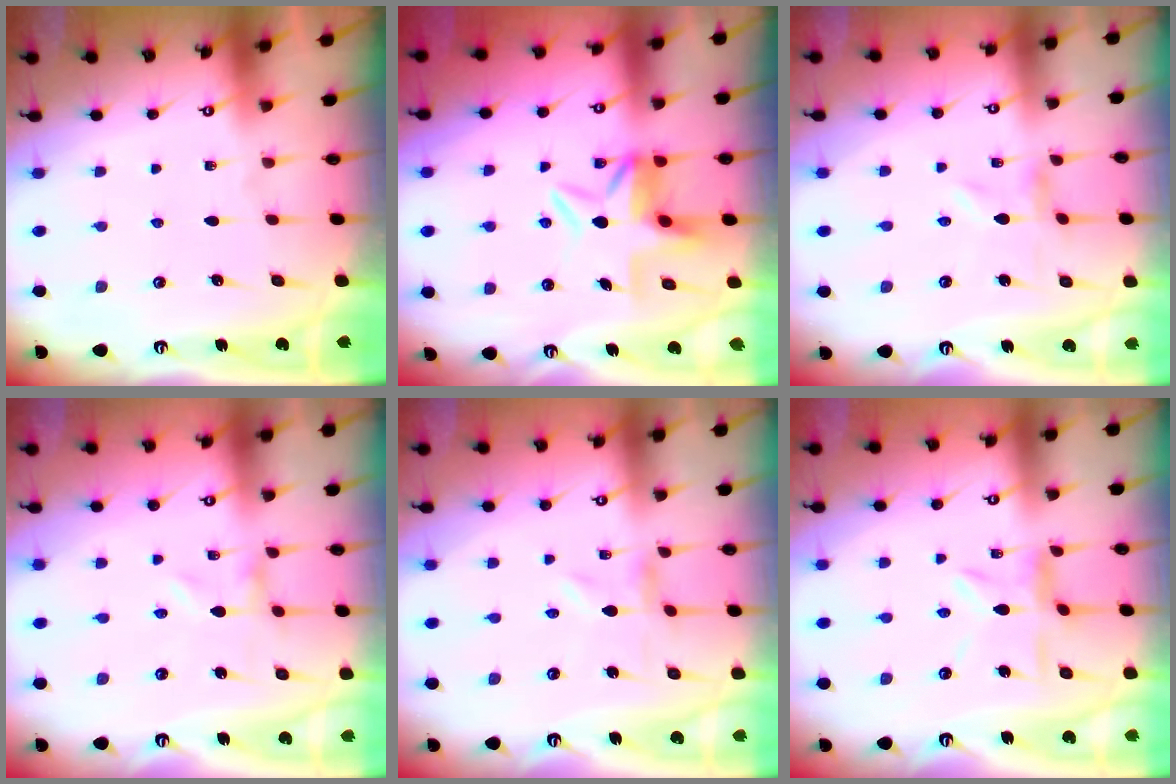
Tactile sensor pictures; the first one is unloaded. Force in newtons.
{"total": 6.3, "press": 5.9, "slide": 2.2}
{"total": 0.0}
{"total": 0.0}
{"total": 0.0}
{"total": 6.3, "press": 6.3, "slide": 0.6}